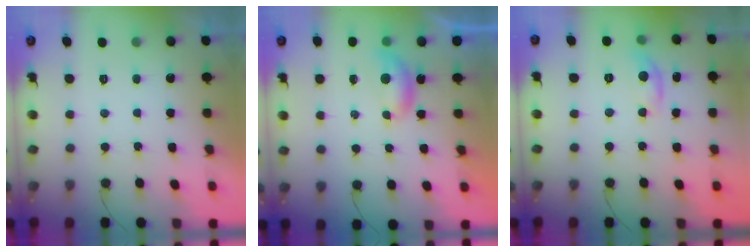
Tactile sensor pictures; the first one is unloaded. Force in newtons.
{"total": 4.8, "press": 4.7, "slide": 0.4}
{"total": 6.0, "press": 6.0, "slide": 0.4}